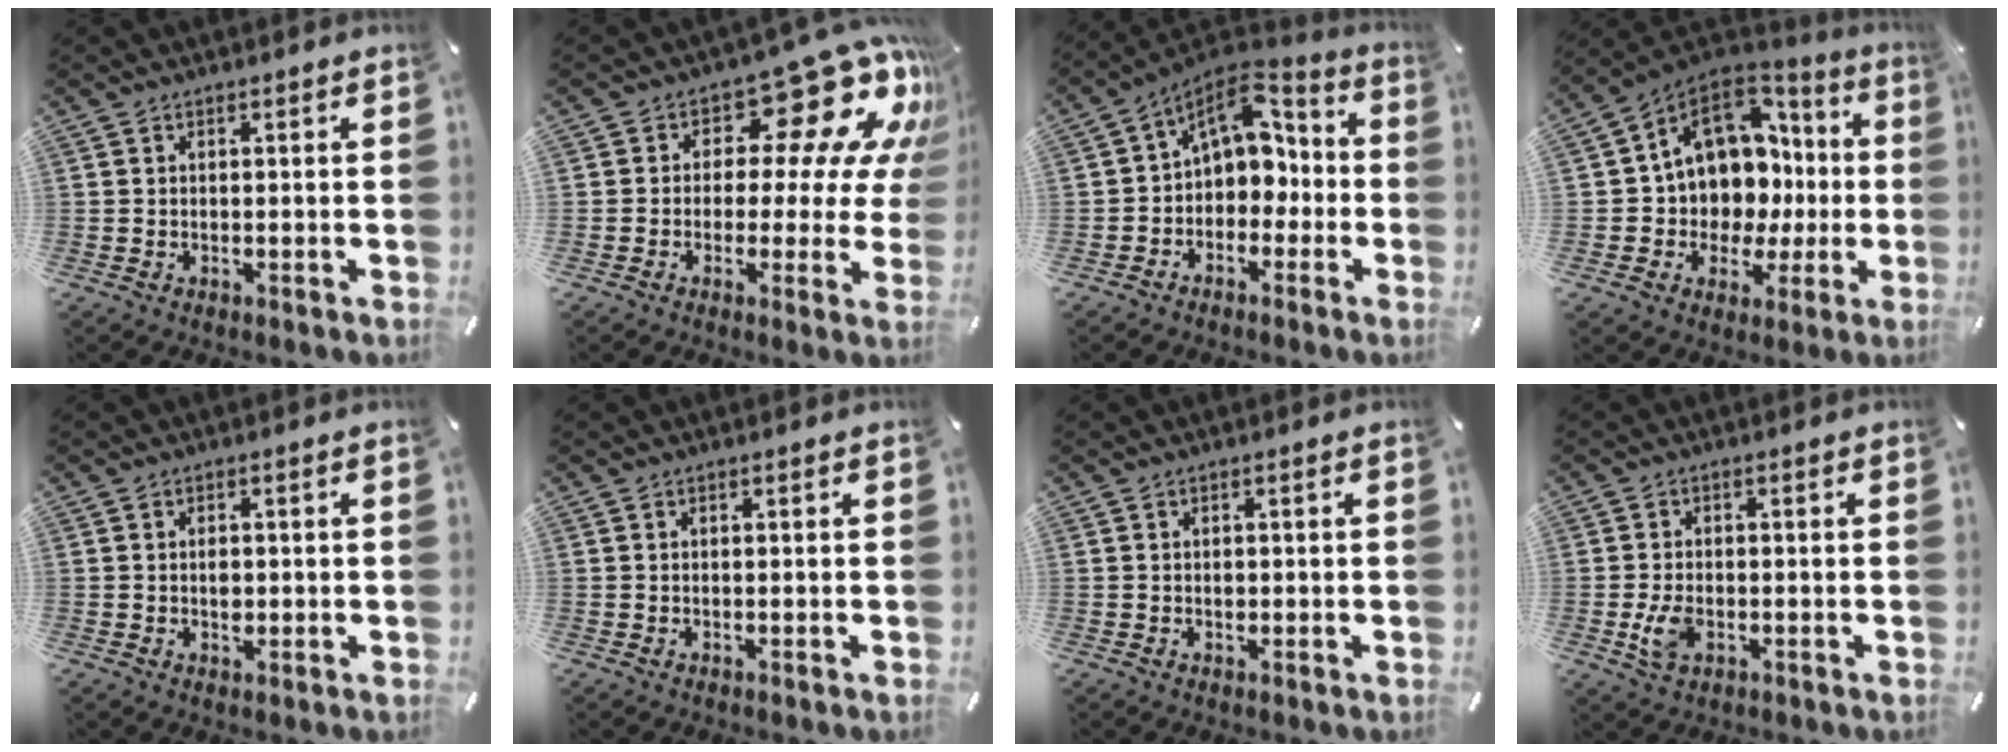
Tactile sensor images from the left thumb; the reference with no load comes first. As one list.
[{"total": 16.7, "force": [8.6, 8.1, 11.8], "torque": [-0.163, -0.069, 0.137]}, {"total": 9.5, "force": [3.1, 7.3, 5.2], "torque": [-0.088, -0.018, 0.059]}, {"total": 12.3, "force": [3.7, 10.6, 5.0], "torque": [-0.087, -0.046, 0.078]}, {"total": 2.3, "force": [-0.1, 1.6, 1.6], "torque": [-0.024, -0.001, -0.005]}, {"total": 0.0}, {"total": 0.9, "force": [-0.1, 0.7, 0.5], "torque": [-0.011, 0.003, -0.003]}, {"total": 5.2, "force": [-1.3, 3.3, 3.8], "torque": [-0.090, -0.003, -0.024]}]